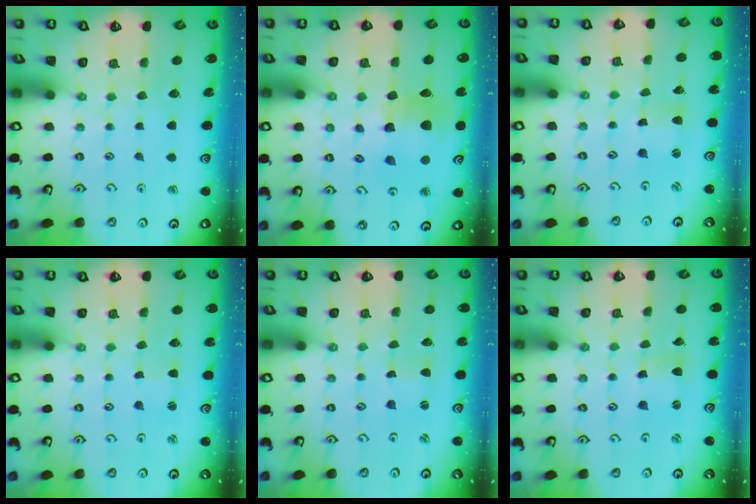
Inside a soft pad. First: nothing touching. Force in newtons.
{"total": 10.9, "press": 10.8, "slide": 1.5}
{"total": 1.7, "press": 1.7, "slide": 0.3}
{"total": 1.3, "press": 1.3, "slide": 0.2}
{"total": 0.0}
{"total": 2.6, "press": 2.6, "slide": 0.1}